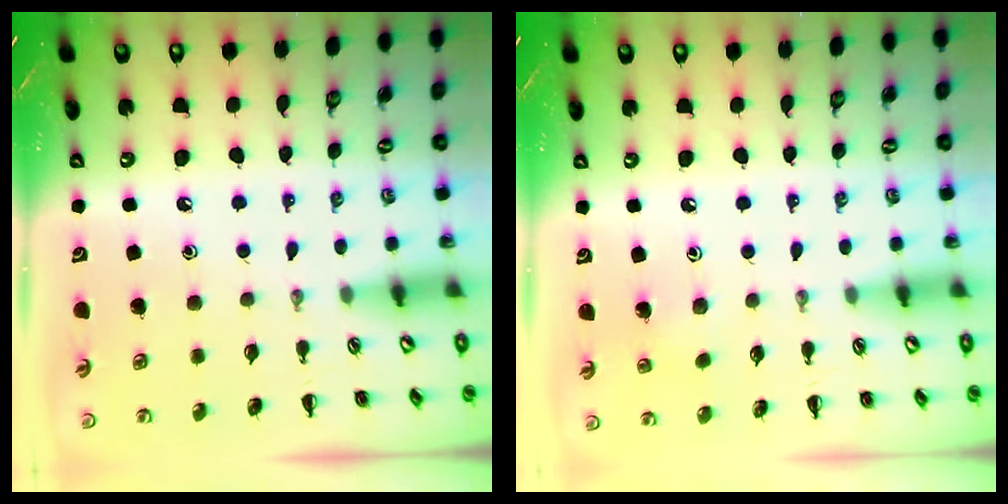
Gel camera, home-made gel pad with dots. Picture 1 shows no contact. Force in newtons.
{"total": 3.8, "press": 3.7, "slide": 1.0}